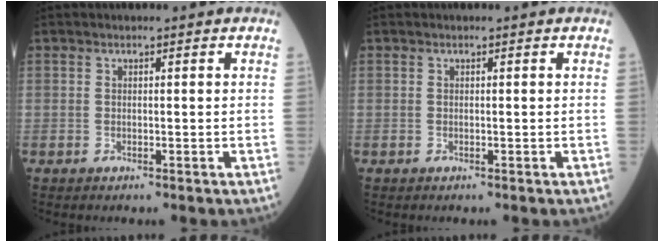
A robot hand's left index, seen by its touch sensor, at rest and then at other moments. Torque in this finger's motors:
{"motor_torque": [0.04, 0.06, 0.01, 0.00]}